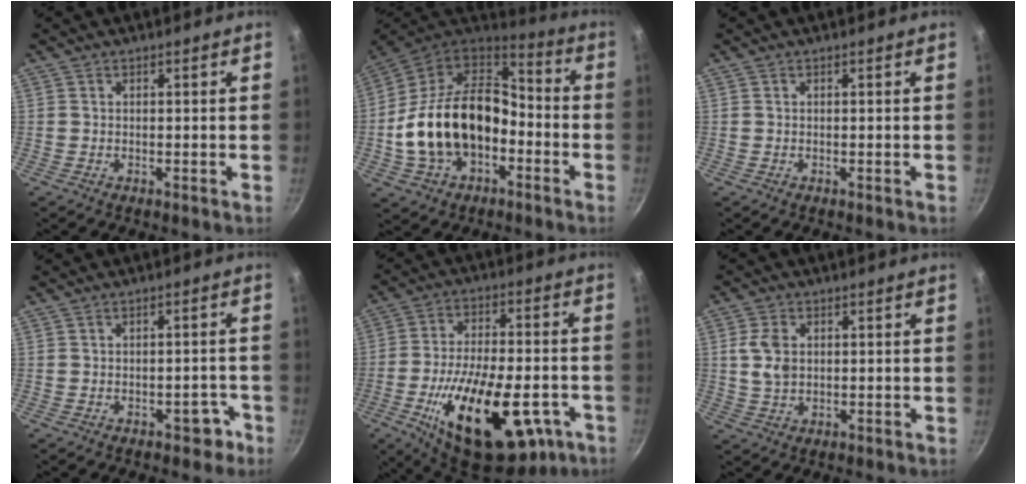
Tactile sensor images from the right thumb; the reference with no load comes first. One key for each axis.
{"total": 22.6, "fx": -4.2, "fy": 14.7, "fz": 16.6, "tx": -0.286, "ty": 0.058, "tz": -0.073}
{"total": 0.0}
{"total": 2.3, "fx": -1.2, "fy": 1.5, "fz": 1.2, "tx": 0.003, "ty": 0.020, "tz": -0.004}
{"total": 28.3, "fx": -10.7, "fy": 13.3, "fz": 22.6, "tx": -0.341, "ty": 0.022, "tz": -0.153}
{"total": 5.4, "fx": 1.0, "fy": 3.8, "fz": 3.8, "tx": -0.069, "ty": 0.000, "tz": 0.018}